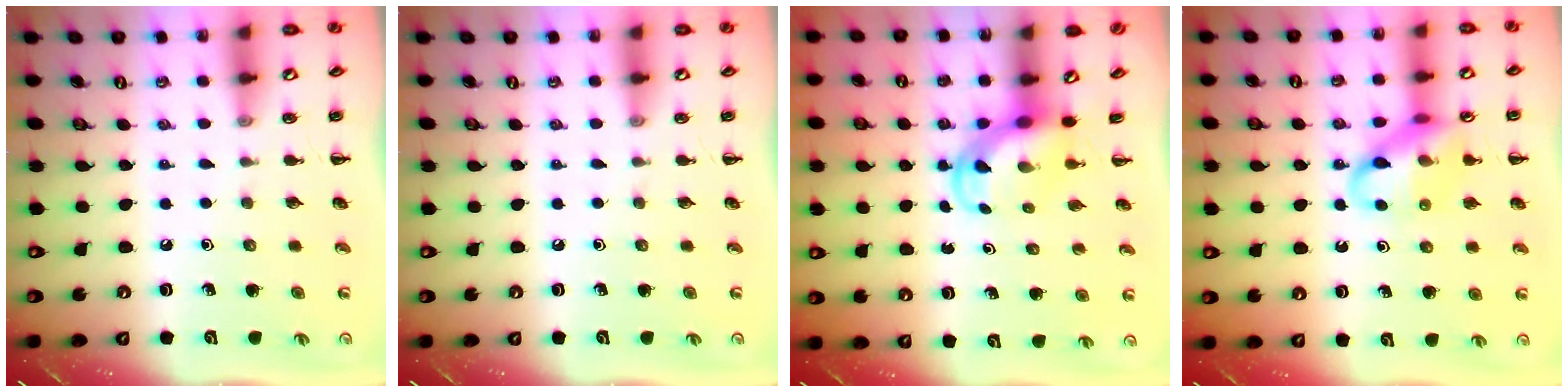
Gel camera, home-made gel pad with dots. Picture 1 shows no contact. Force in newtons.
{"total": 0.0}
{"total": 4.0, "press": 3.9, "slide": 0.6}
{"total": 14.1, "press": 14.0, "slide": 1.8}